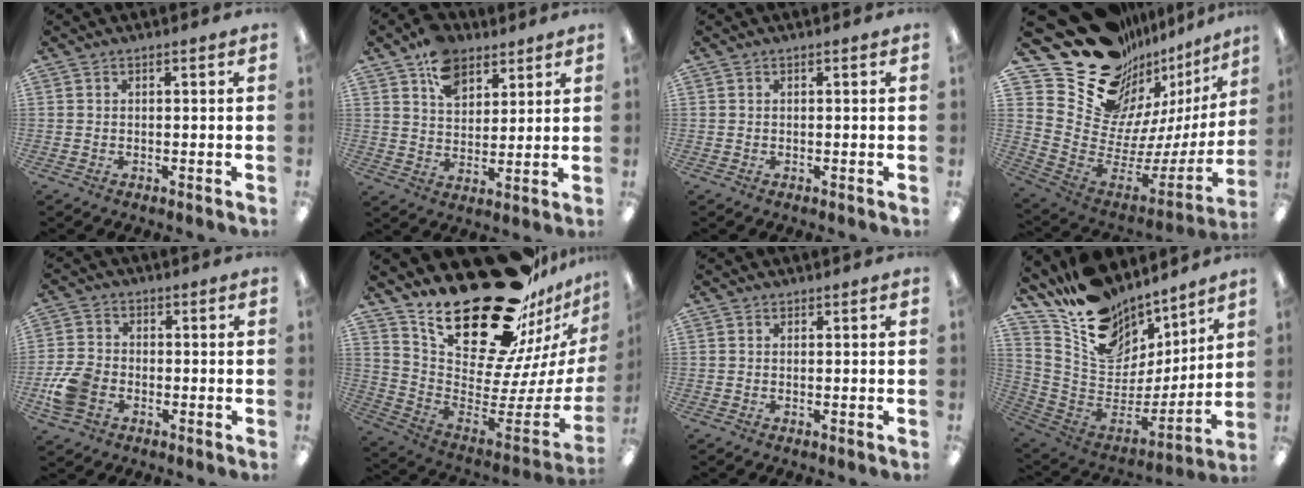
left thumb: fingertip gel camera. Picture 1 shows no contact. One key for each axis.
{"total": 10.4, "fx": 6.9, "fy": 6.6, "fz": 4.1, "tx": -0.067, "ty": -0.030, "tz": 0.129}
{"total": 0.0}
{"total": 21.4, "fx": 16.5, "fy": 11.6, "fz": 7.0, "tx": -0.101, "ty": -0.149, "tz": 0.327}
{"total": 9.0, "fx": -2.8, "fy": 6.7, "fz": 5.4, "tx": -0.108, "ty": 0.014, "tz": -0.051}
{"total": 30.6, "fx": 21.5, "fy": 13.2, "fz": 17.4, "tx": -0.233, "ty": -0.166, "tz": 0.407}
{"total": 0.0}
{"total": 16.0, "fx": 12.2, "fy": 9.0, "fz": 5.1, "tx": -0.112, "ty": -0.107, "tz": 0.229}